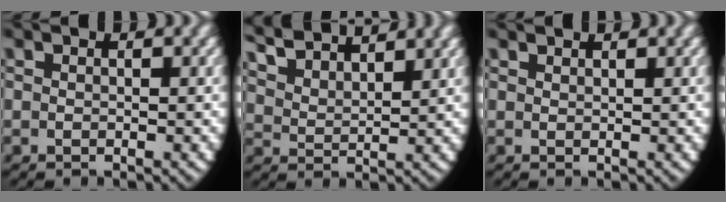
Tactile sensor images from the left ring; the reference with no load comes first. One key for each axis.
{"total": 5.2, "fx": 4.1, "fy": 2.3, "fz": 2.3, "tx": -0.062, "ty": 0.000, "tz": 0.073}
{"total": 1.2, "fx": 1.0, "fy": -0.7, "fz": -0.1, "tx": 0.005, "ty": -0.003, "tz": 0.023}